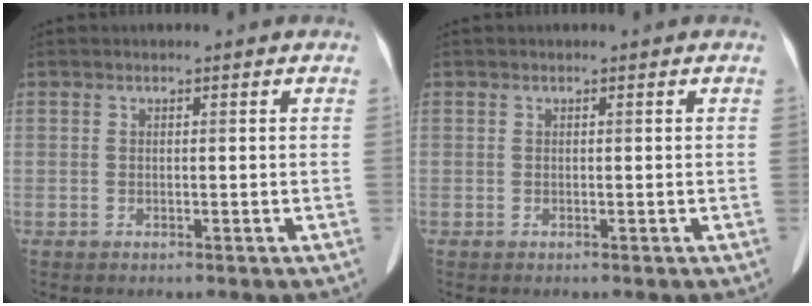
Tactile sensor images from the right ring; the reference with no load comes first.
{"total": 0.0}